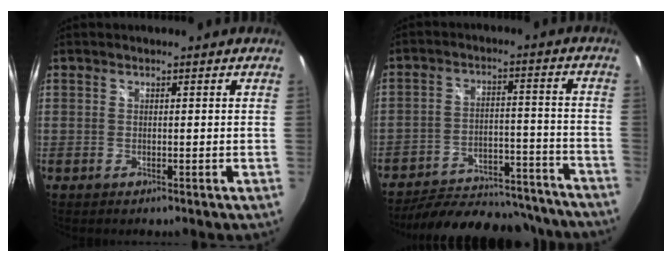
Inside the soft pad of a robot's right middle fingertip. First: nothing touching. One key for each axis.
{"total": 25.6, "fx": -22.5, "fy": 8.0, "fz": 9.1, "tx": -0.169, "ty": 0.018, "tz": -0.285}